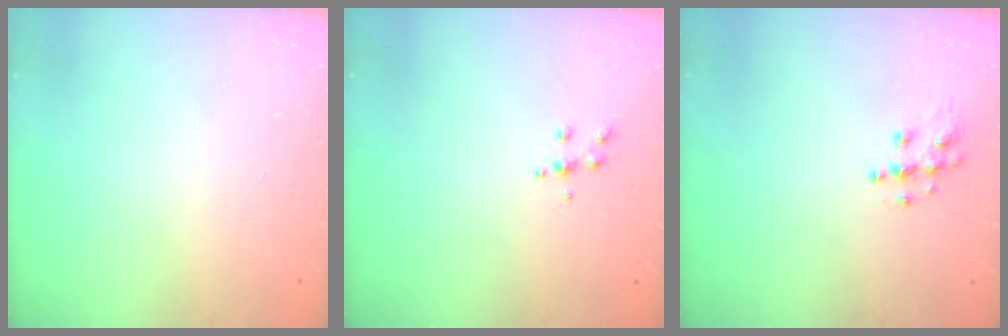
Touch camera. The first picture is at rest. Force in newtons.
{"total": 5.0, "press": 5.0, "slide": 0.6}
{"total": 7.8, "press": 7.8, "slide": 0.2}